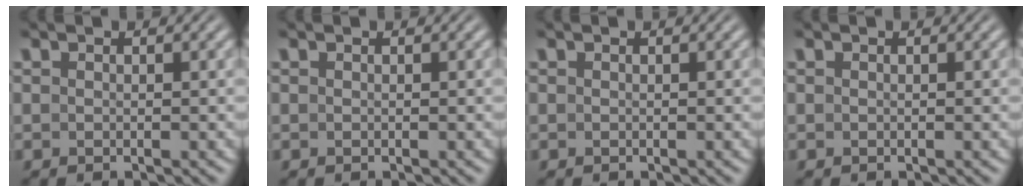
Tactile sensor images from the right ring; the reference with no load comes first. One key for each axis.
{"total": 0.0}
{"total": 0.0}
{"total": 0.0}